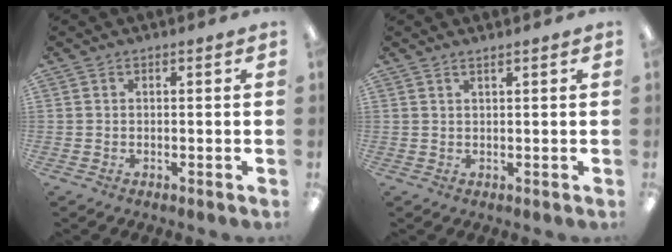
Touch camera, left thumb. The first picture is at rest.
{"total": 1.1, "force": [1.0, -0.1, 0.5], "torque": [-0.012, -0.002, 0.018]}